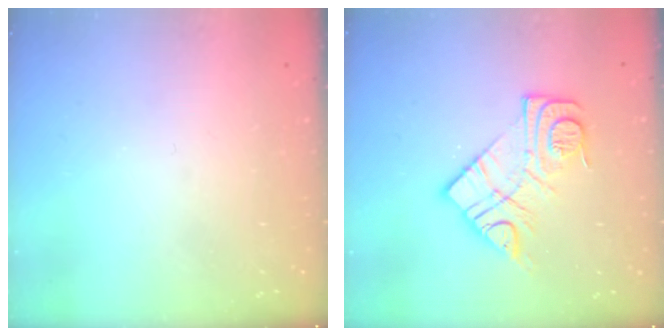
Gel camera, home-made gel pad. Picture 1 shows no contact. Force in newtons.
{"total": 13.2, "press": 13.2, "slide": 1.0}